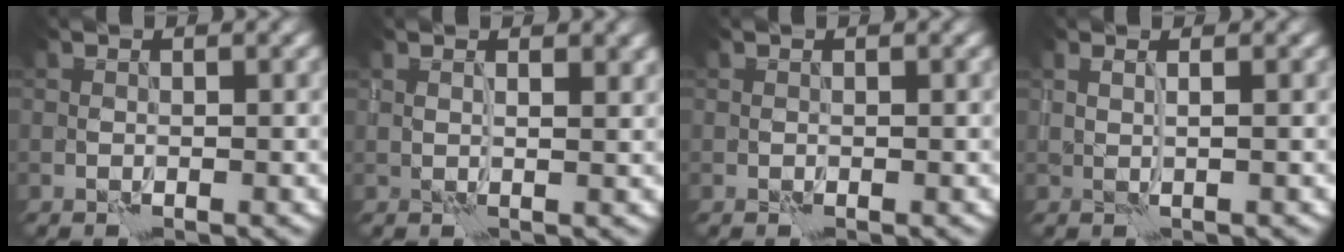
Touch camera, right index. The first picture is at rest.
{"total": 2.0, "force": [1.4, 0.6, 1.4], "torque": [-0.020, -0.005, 0.027]}
{"total": 0.0}
{"total": 1.1, "force": [0.8, 0.0, 0.7], "torque": [-0.013, -0.009, 0.016]}